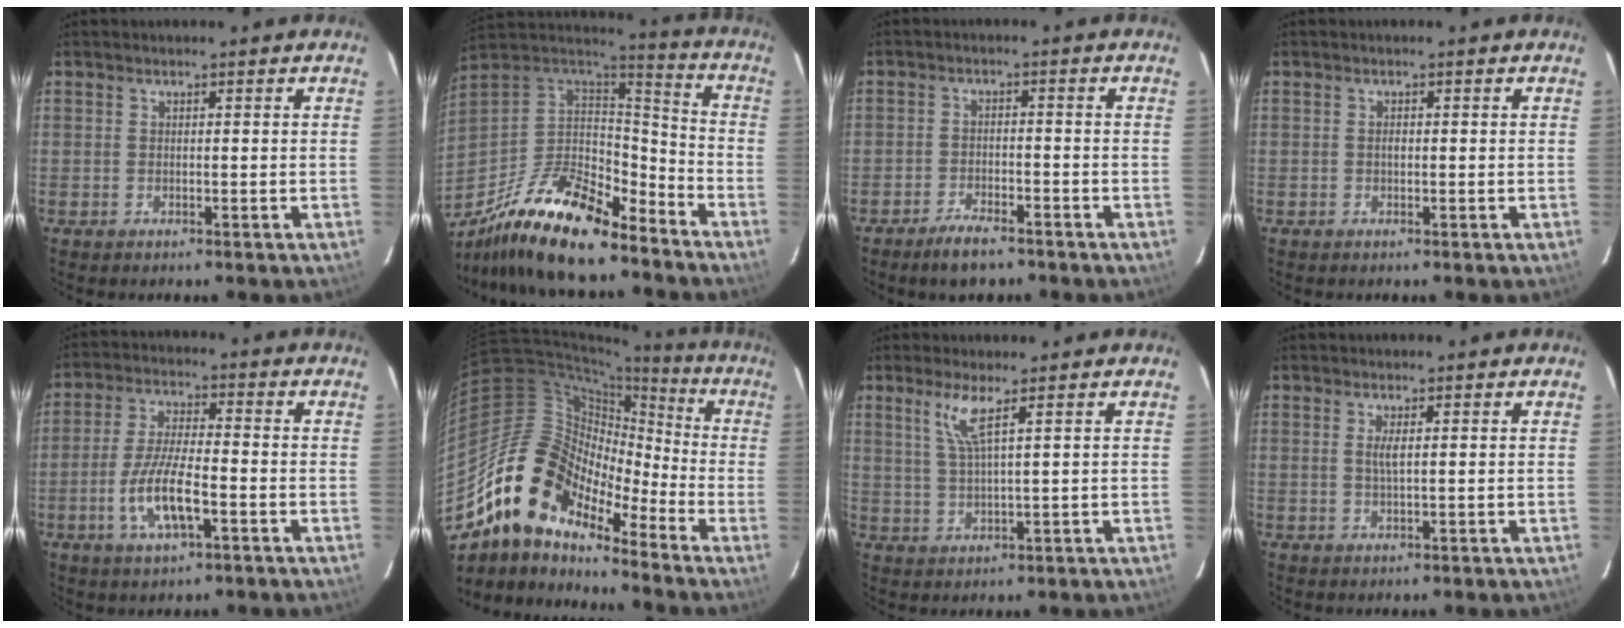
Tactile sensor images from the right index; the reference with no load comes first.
{"total": 22.6, "force": [-16.9, 7.3, 13.2], "torque": [-0.266, -0.025, -0.298]}
{"total": 5.5, "force": [-4.4, 1.9, 2.8], "torque": [-0.070, 0.000, -0.075]}
{"total": 0.7, "force": [-0.1, 0.4, 0.5], "torque": [-0.008, 0.003, -0.003]}
{"total": 9.5, "force": [-3.7, 2.6, 8.4], "torque": [-0.171, -0.006, -0.069]}
{"total": 17.0, "force": [-12.4, 8.1, 8.5], "torque": [-0.153, 0.006, -0.245]}
{"total": 4.7, "force": [2.5, -0.2, 4.0], "torque": [-0.083, -0.004, 0.054]}
{"total": 1.8, "force": [0.4, 0.1, 1.7], "torque": [-0.033, -0.001, 0.006]}